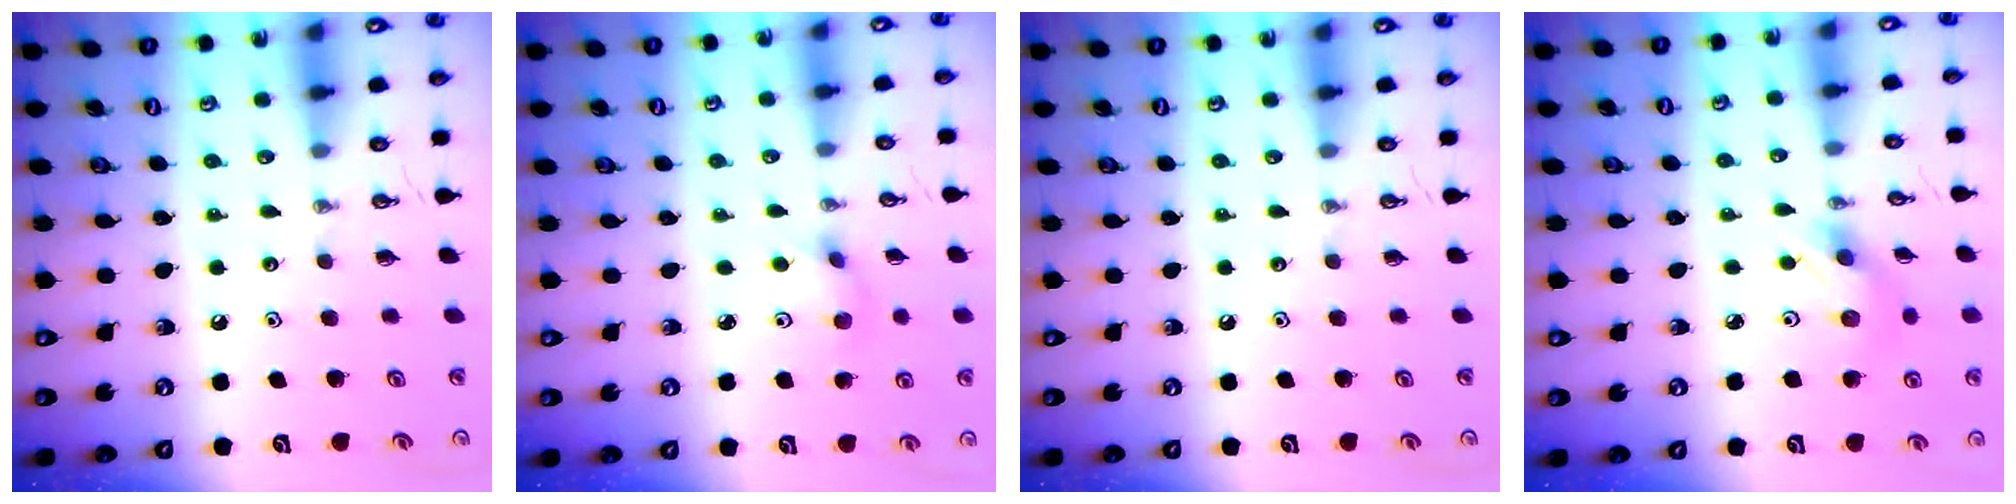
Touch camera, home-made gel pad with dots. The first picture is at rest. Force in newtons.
{"total": 4.2, "press": 4.1, "slide": 1.0}
{"total": 0.0}
{"total": 5.7, "press": 5.7, "slide": 0.2}